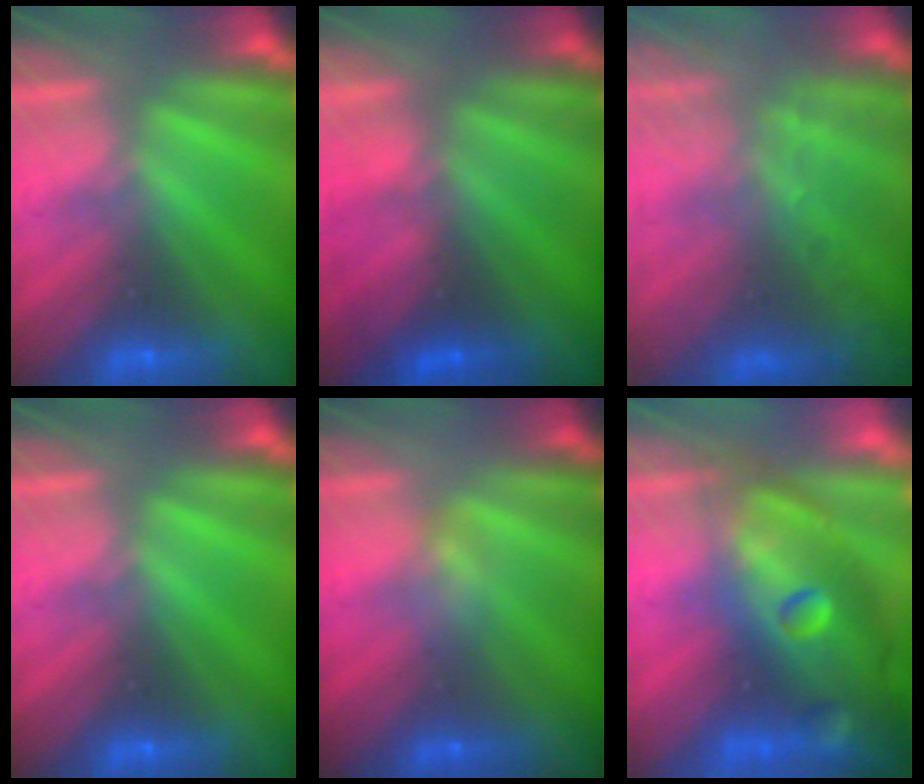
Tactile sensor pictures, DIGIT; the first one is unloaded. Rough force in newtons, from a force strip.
{"total": 2.9}
{"total": 7.8}
{"total": 0.0}
{"total": 2.3}
{"total": 9.1}